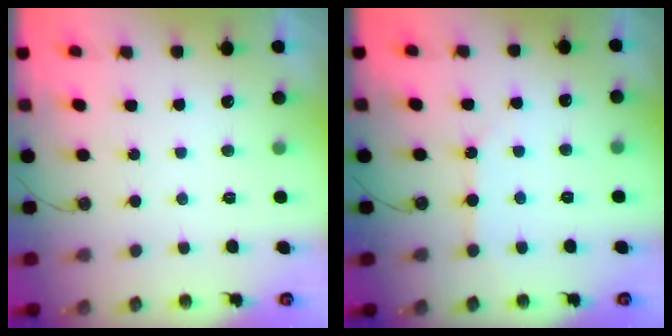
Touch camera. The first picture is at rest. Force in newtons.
{"total": 2.1, "press": 2.0, "slide": 0.3}